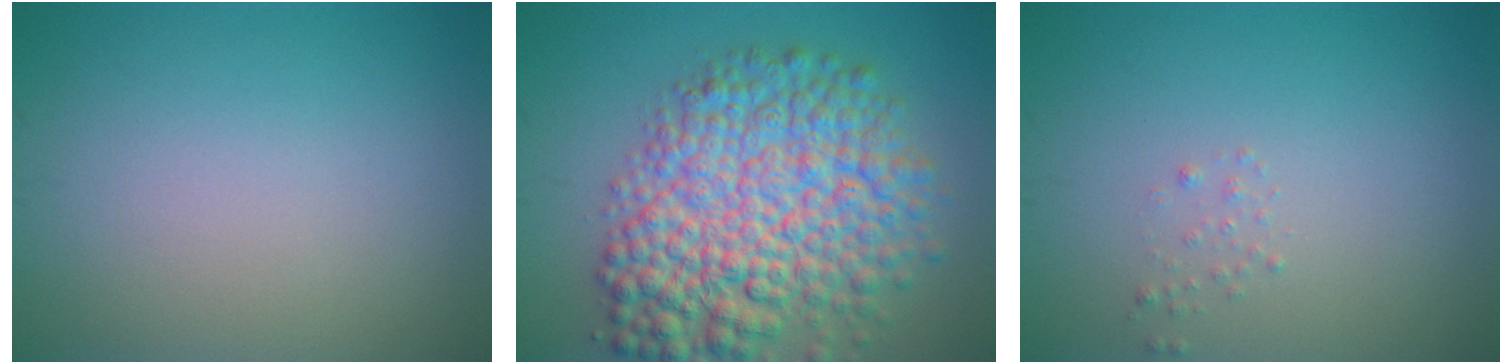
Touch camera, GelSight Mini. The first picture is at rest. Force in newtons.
{"total": 10.4, "press": 10.4, "slide": 0.3}
{"total": 0.6, "press": 0.6, "slide": 0.0}